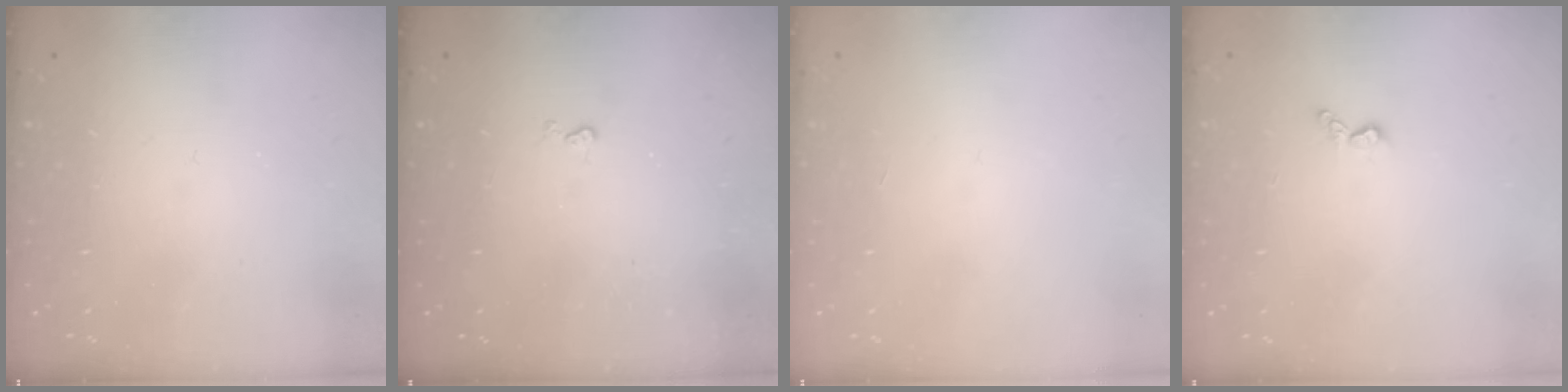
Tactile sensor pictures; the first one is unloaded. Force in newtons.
{"total": 3.0, "press": 3.0, "slide": 0.5}
{"total": 0.0}
{"total": 3.9, "press": 3.8, "slide": 0.7}